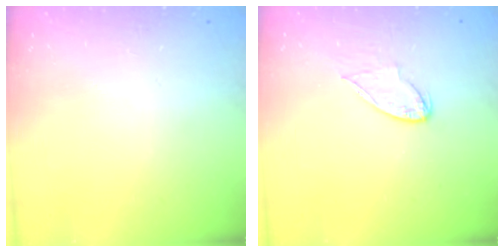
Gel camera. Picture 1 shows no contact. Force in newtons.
{"total": 6.4, "press": 6.3, "slide": 0.6}